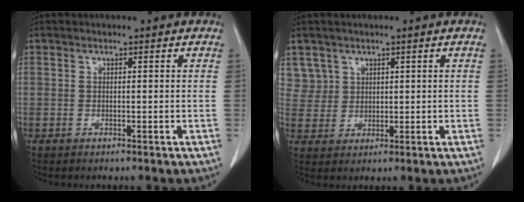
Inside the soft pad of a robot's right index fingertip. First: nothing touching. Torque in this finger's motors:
{"motor_torque": [-0.32, 0.38, -0.01, -0.02]}